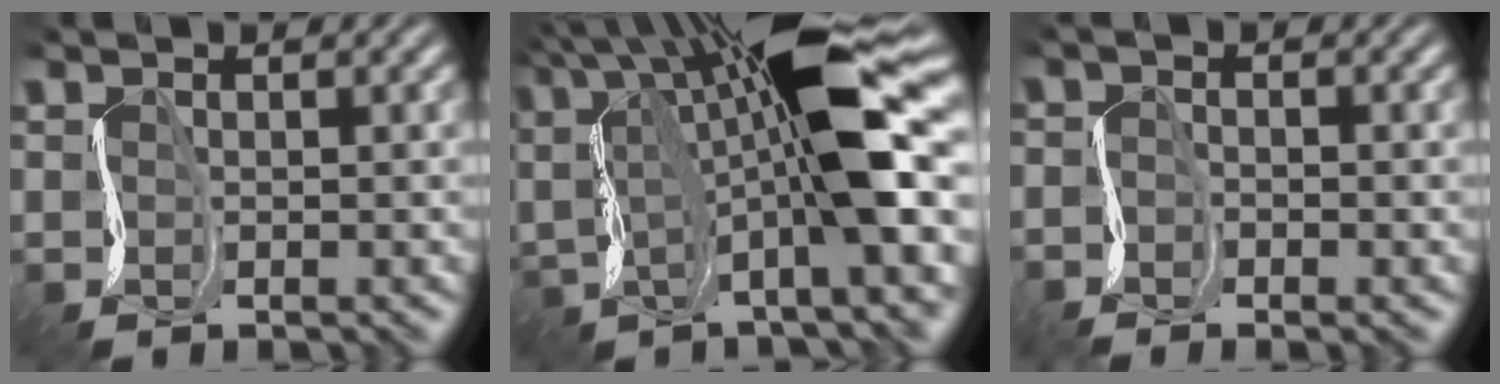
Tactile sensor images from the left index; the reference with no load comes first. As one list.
[{"total": 13.2, "force": [0.1, 3.5, 12.7], "torque": [-0.181, -0.007, 0.002]}, {"total": 2.2, "force": [-2.1, -0.3, -0.6], "torque": [0.020, -0.013, -0.038]}]